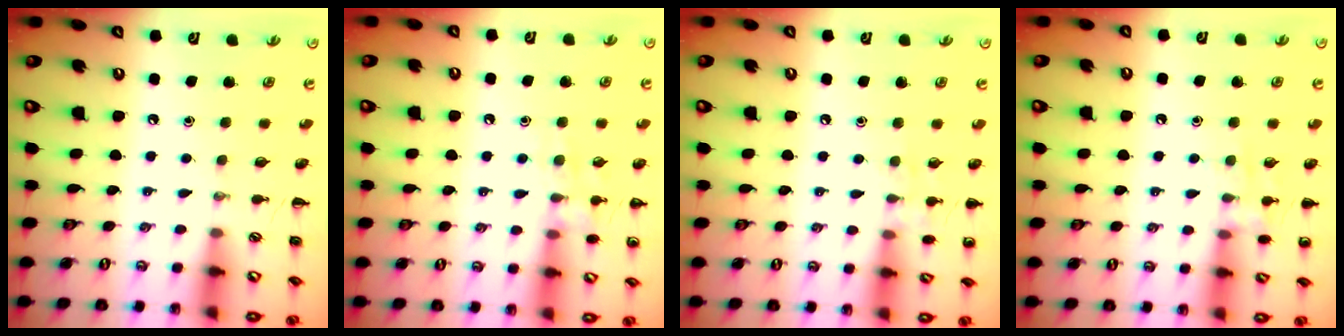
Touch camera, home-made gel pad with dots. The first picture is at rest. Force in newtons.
{"total": 8.5, "press": 8.4, "slide": 0.7}
{"total": 6.7, "press": 6.4, "slide": 2.0}
{"total": 7.8, "press": 7.8, "slide": 0.7}